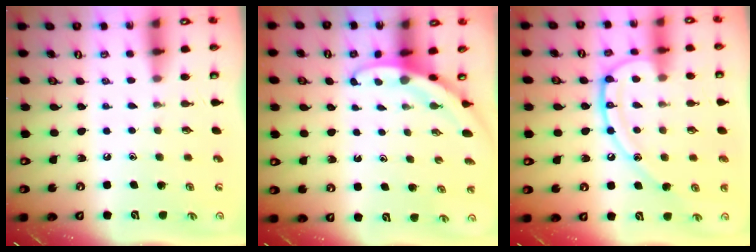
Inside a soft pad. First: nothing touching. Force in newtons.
{"total": 2.9, "press": 2.9, "slide": 0.1}
{"total": 16.5, "press": 16.4, "slide": 1.4}